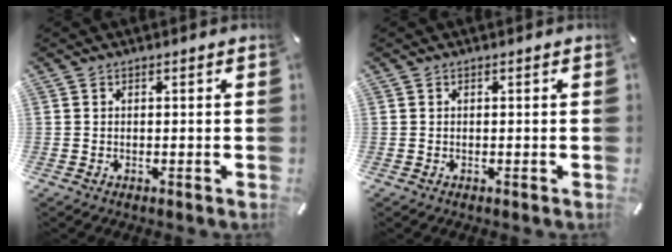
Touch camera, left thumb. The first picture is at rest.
{"total": 0.0}